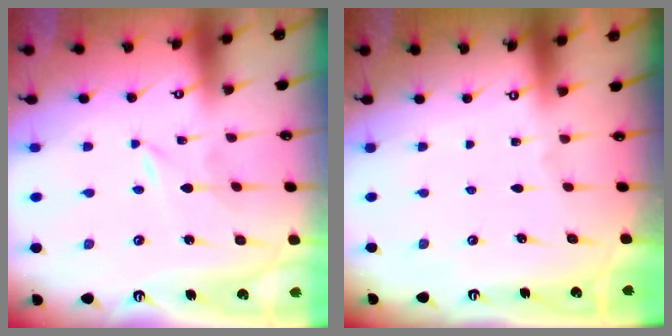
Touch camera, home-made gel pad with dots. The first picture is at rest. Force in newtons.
{"total": 0.0}